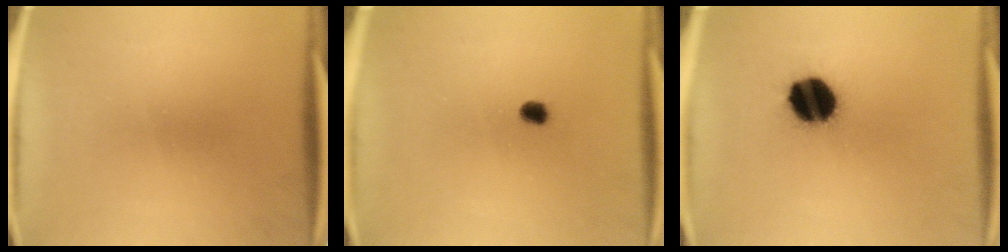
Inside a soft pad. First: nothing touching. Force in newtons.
{"total": 1.9}
{"total": 14.4}